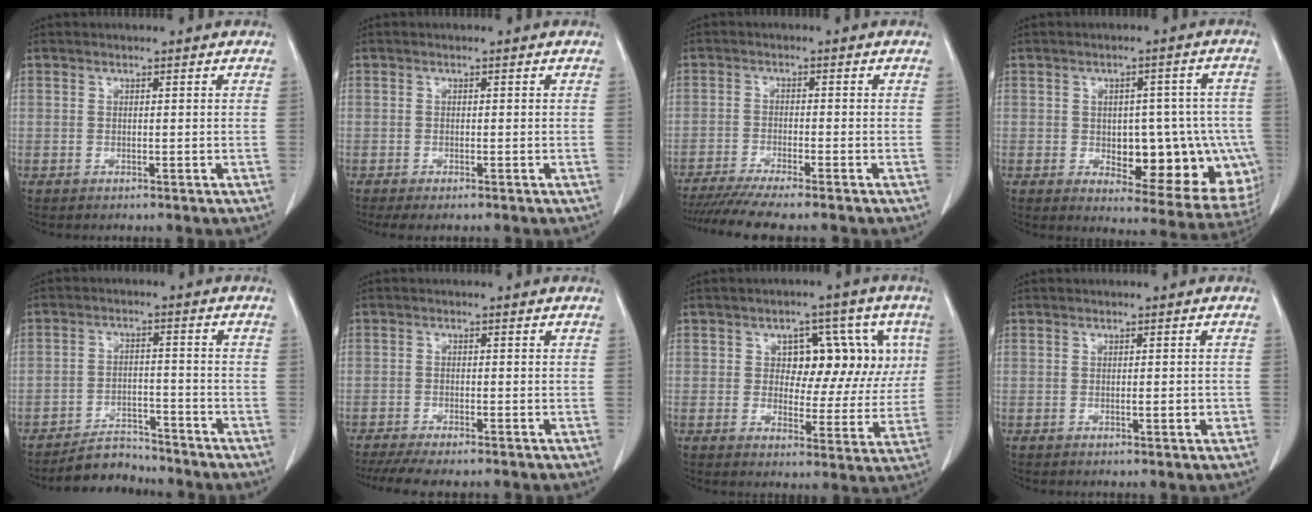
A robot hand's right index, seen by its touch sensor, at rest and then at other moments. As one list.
[{"total": 2.4, "force": [-1.9, 0.5, 1.5], "torque": [-0.022, -0.008, -0.028]}, {"total": 9.9, "force": [-8.6, -0.4, 5.0], "torque": [-0.063, -0.023, -0.134]}, {"total": 15.5, "force": [-3.5, 7.7, 13.0], "torque": [-0.110, 0.024, -0.024]}, {"total": 5.7, "force": [-5.5, 1.4, 0.3], "torque": [-0.006, 0.000, -0.091]}, {"total": 8.8, "force": [-7.4, 1.5, 4.6], "torque": [-0.063, -0.010, -0.111]}, {"total": 10.9, "force": [2.8, 6.4, 8.4], "torque": [-0.091, 0.029, 0.040]}, {"total": 1.5, "force": [-0.3, 0.4, 1.4], "torque": [-0.022, 0.000, -0.003]}]